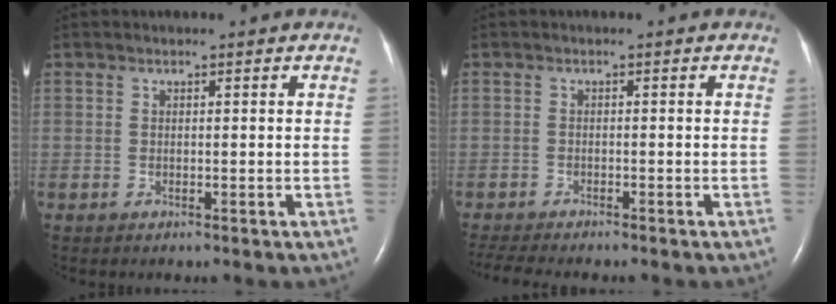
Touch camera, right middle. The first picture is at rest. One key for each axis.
{"total": 5.8, "fx": -5.2, "fy": 0.5, "fz": 2.6, "tx": -0.044, "ty": -0.010, "tz": -0.081}